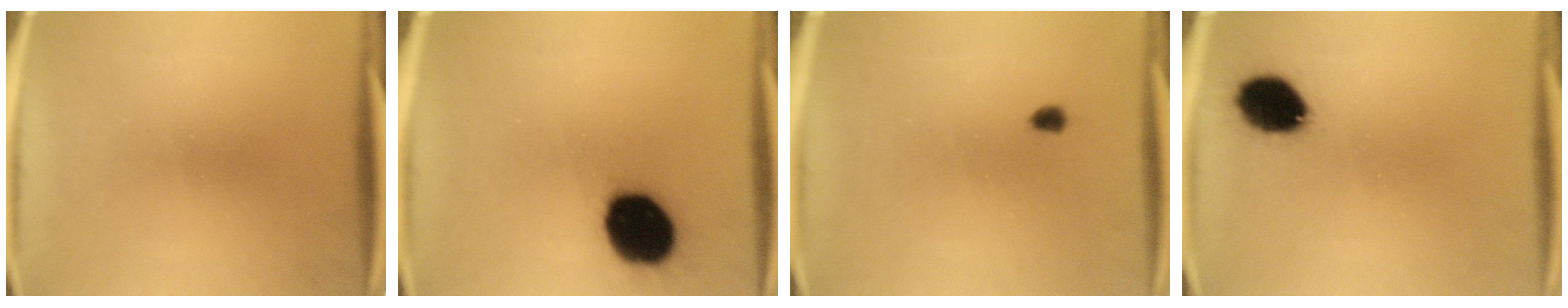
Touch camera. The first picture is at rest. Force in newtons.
{"total": 18.9}
{"total": 1.7}
{"total": 10.9}